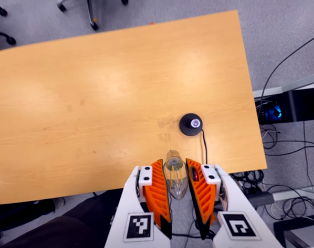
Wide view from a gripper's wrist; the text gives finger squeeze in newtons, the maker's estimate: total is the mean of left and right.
{"total": 12.6, "left": 13.0, "right": 12.2}